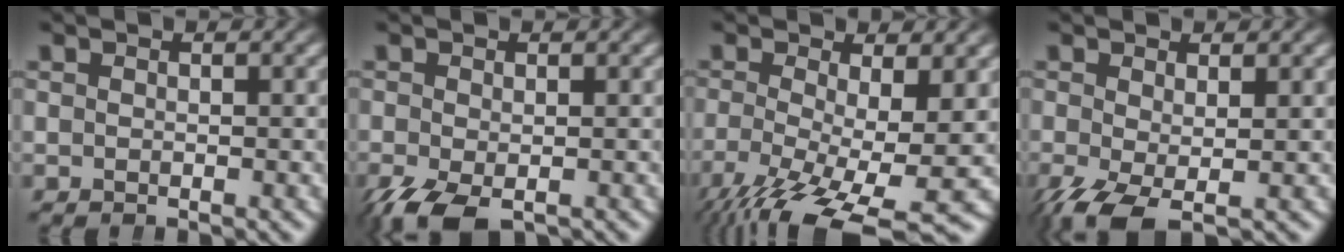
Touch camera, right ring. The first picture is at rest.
{"total": 4.1, "force": [-2.7, 2.0, 2.4], "torque": [-0.059, -0.036, -0.023]}
{"total": 8.2, "force": [-5.2, 3.2, 5.5], "torque": [-0.117, -0.063, -0.052]}
{"total": 4.1, "force": [-2.2, 2.0, 2.8], "torque": [-0.065, -0.041, -0.015]}